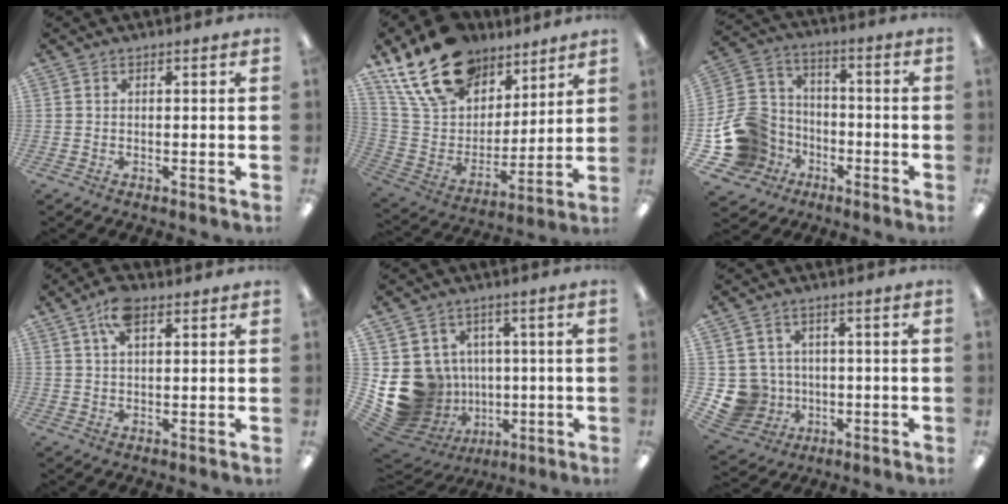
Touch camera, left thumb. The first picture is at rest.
{"total": 21.8, "force": [14.4, 13.1, 9.9], "torque": [-0.187, -0.067, 0.269]}
{"total": 16.5, "force": [-5.8, 14.4, 5.6], "torque": [-0.123, 0.037, -0.083]}
{"total": 6.7, "force": [3.7, 3.0, 4.7], "torque": [-0.093, 0.004, 0.065]}
{"total": 13.8, "force": [-0.7, 12.8, 5.0], "torque": [-0.125, -0.014, 0.016]}
{"total": 8.0, "force": [-0.7, 7.9, 1.1], "torque": [-0.069, 0.002, -0.005]}